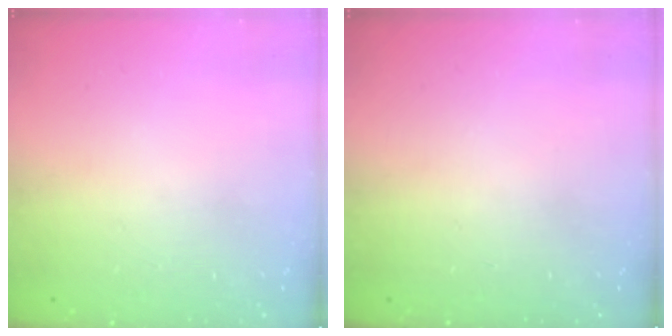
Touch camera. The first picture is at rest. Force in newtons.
{"total": 0.0}